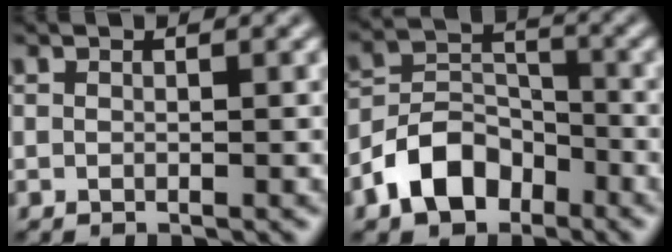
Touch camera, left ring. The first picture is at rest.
{"total": 5.9, "force": [-3.5, 4.0, 2.7], "torque": [-0.045, 0.002, -0.073]}